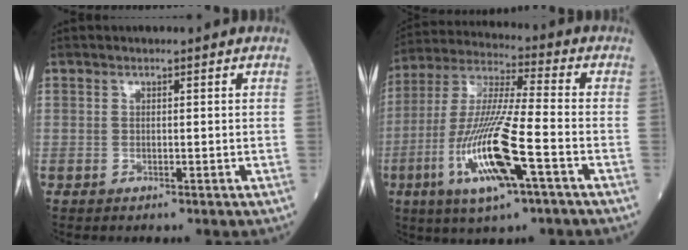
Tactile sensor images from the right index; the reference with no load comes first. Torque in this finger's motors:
{"motor_torque": [1.22, 0.30, 1.05, 0.21]}